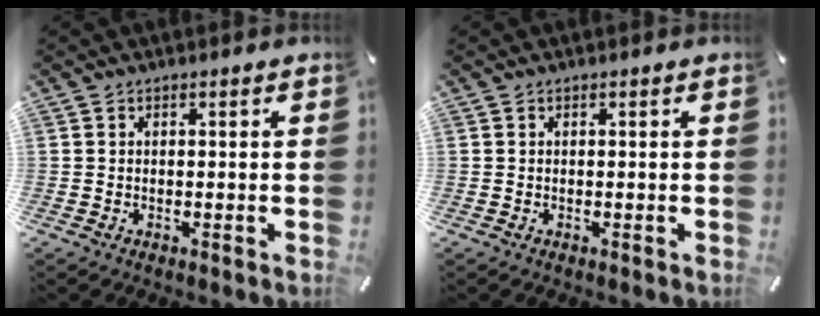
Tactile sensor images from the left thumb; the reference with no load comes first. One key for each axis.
{"total": 0.0}